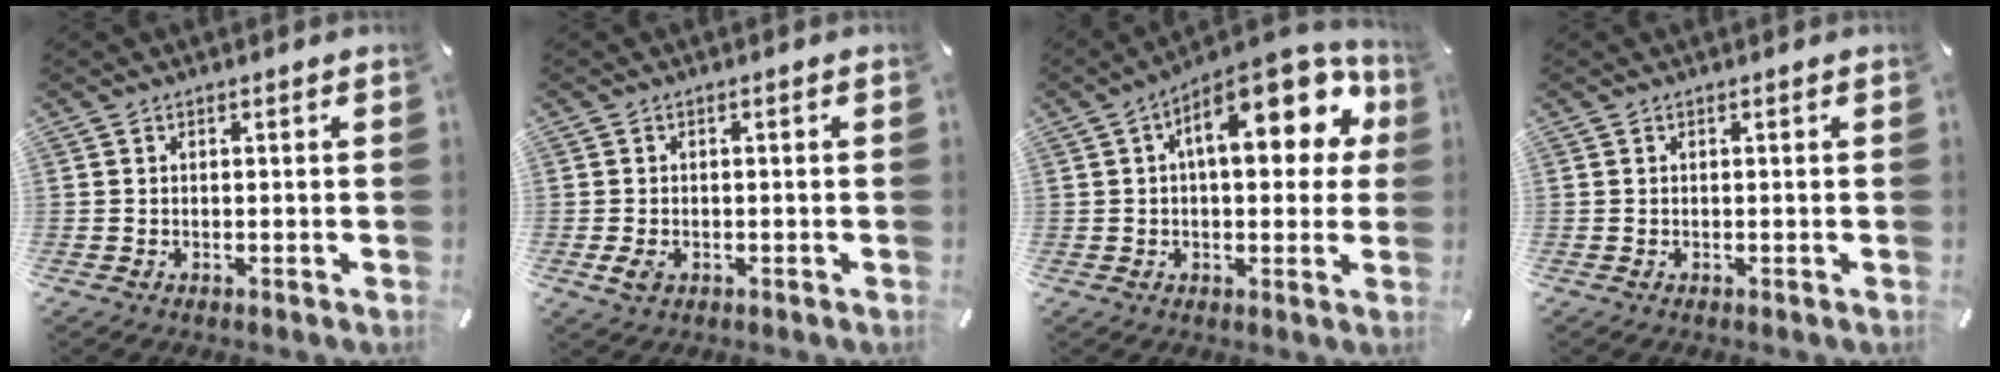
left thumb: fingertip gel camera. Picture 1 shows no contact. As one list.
[{"total": 2.4, "force": [-0.9, 1.6, 1.5], "torque": [-0.039, -0.001, -0.019]}, {"total": 17.9, "force": [5.9, 8.5, 14.6], "torque": [-0.193, -0.026, 0.093]}, {"total": 0.0}]